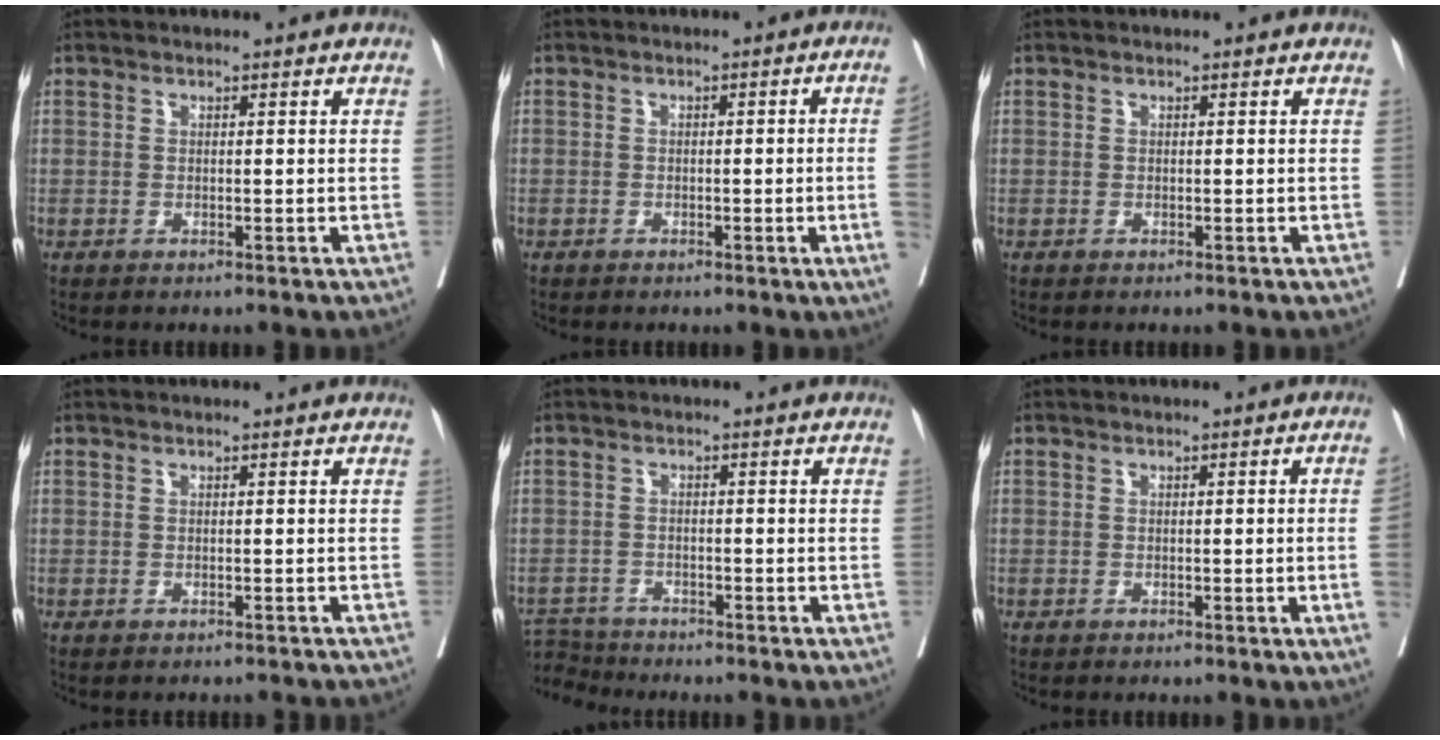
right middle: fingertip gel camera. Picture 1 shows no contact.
{"total": 4.1, "force": [-0.9, -0.8, 3.9], "torque": [-0.048, 0.000, -0.010]}
{"total": 0.0}
{"total": 4.2, "force": [-4.0, 0.7, 1.2], "torque": [-0.018, -0.007, -0.044]}
{"total": 5.6, "force": [-5.0, -2.4, -0.5], "torque": [-0.008, -0.015, -0.095]}
{"total": 2.3, "force": [-0.5, -0.5, 2.2], "torque": [-0.032, 0.002, -0.004]}